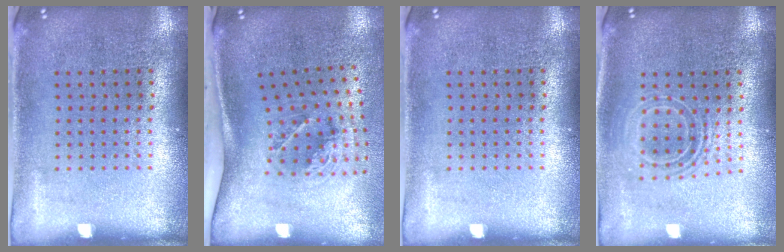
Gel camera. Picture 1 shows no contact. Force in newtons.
{"total": 2.0, "press": 1.3, "slide": 1.5}
{"total": 0.0}
{"total": 1.7, "press": 1.3, "slide": 1.1}